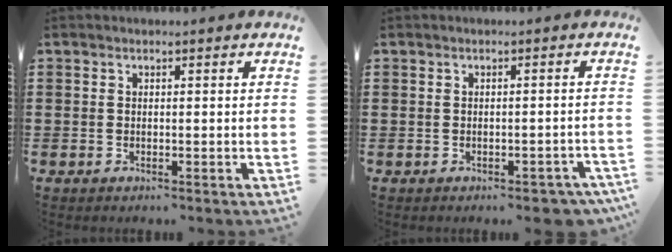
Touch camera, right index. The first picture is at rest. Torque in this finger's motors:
{"motor_torque": [-0.43, 0.35, -0.64, -0.21]}